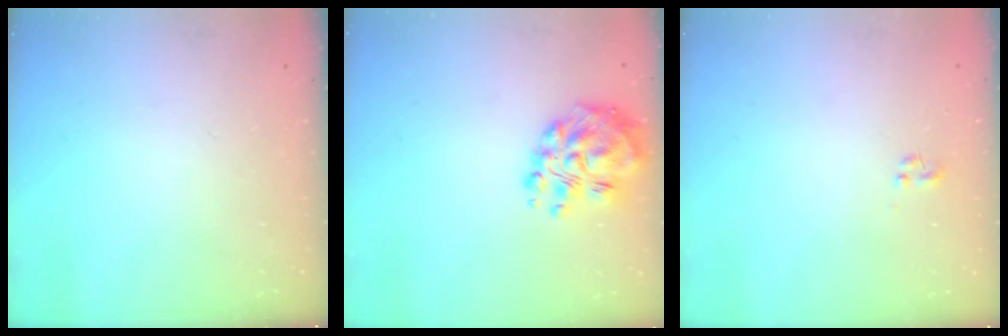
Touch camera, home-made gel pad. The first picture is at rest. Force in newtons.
{"total": 12.9, "press": 12.4, "slide": 3.6}
{"total": 0.0}